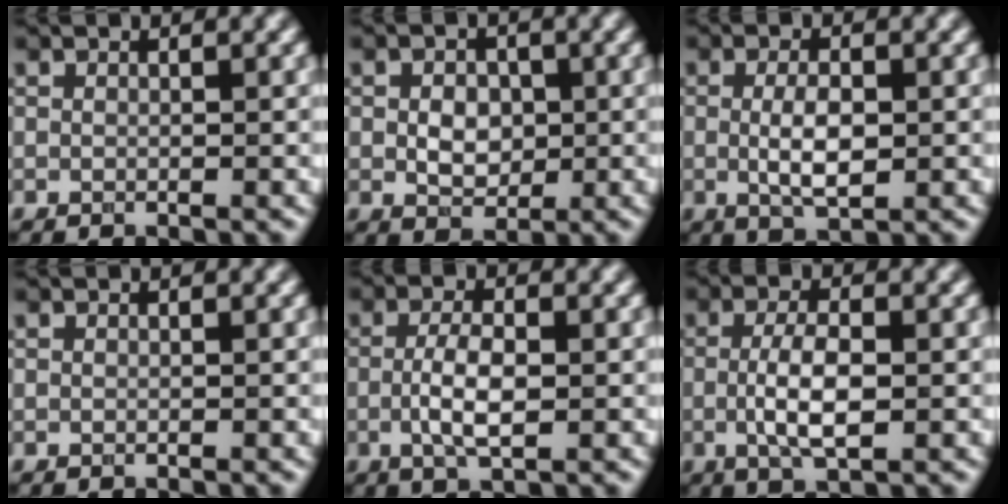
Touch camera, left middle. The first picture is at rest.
{"total": 3.0, "force": [0.0, 2.2, 2.0], "torque": [-0.037, -0.002, -0.002]}
{"total": 3.4, "force": [-0.2, 1.3, 3.2], "torque": [-0.061, -0.004, -0.001]}
{"total": 0.0}
{"total": 3.6, "force": [-0.5, 1.3, 3.3], "torque": [-0.068, -0.003, -0.011]}
{"total": 4.1, "force": [-0.4, 1.4, 3.8], "torque": [-0.077, -0.003, -0.011]}